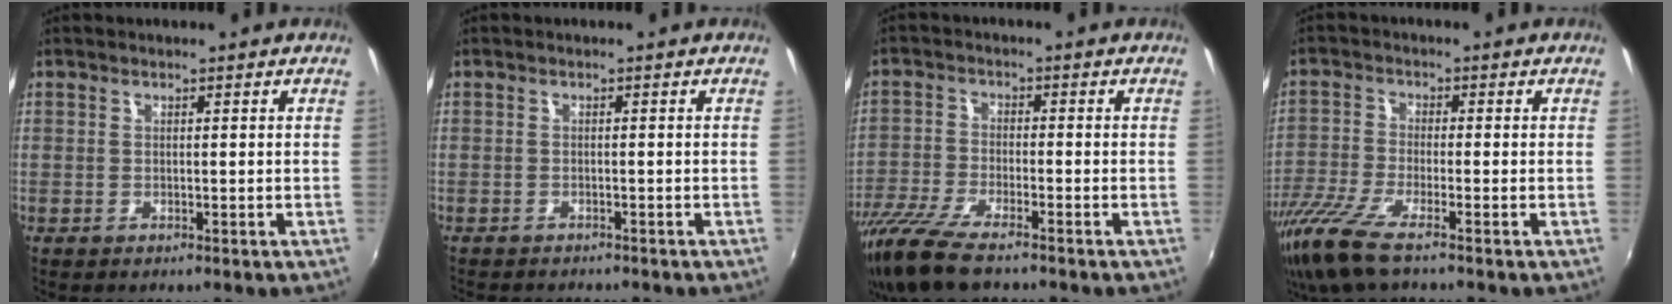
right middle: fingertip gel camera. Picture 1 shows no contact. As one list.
[{"total": 3.4, "force": [-3.2, 0.6, 1.0], "torque": [-0.028, -0.014, -0.049]}, {"total": 11.6, "force": [-9.0, 2.4, 6.9], "torque": [-0.161, -0.039, -0.175]}, {"total": 9.6, "force": [-6.9, 1.1, 6.5], "torque": [-0.156, -0.032, -0.137]}]